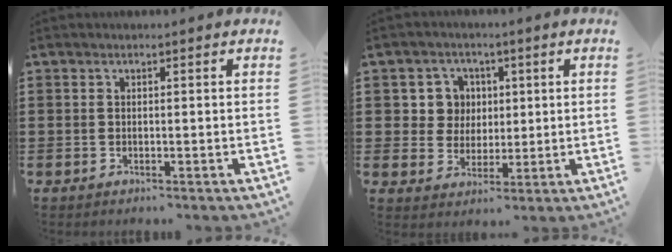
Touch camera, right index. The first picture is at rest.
{"total": 5.7, "force": [1.3, 5.4, 1.5], "torque": [-0.048, 0.016, 0.020]}